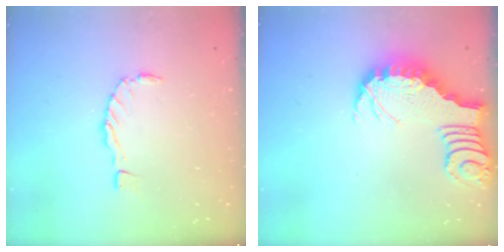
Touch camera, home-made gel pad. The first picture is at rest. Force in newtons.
{"total": 3.0, "press": 3.0, "slide": 0.6}